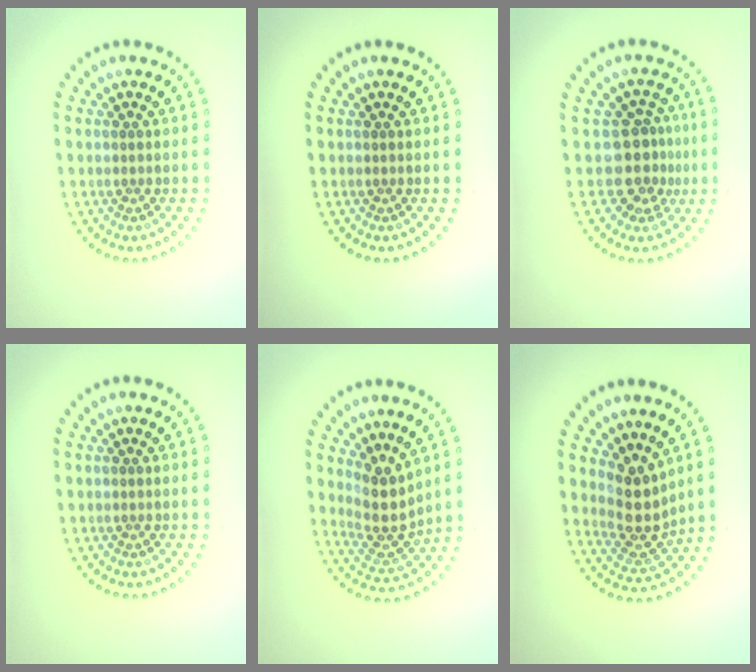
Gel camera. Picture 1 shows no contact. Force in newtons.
{"total": 0.0}
{"total": 3.5, "press": 2.7, "slide": 2.2}
{"total": 0.0}
{"total": 3.7, "press": 2.8, "slide": 2.4}
{"total": 3.7, "press": 2.8, "slide": 2.4}